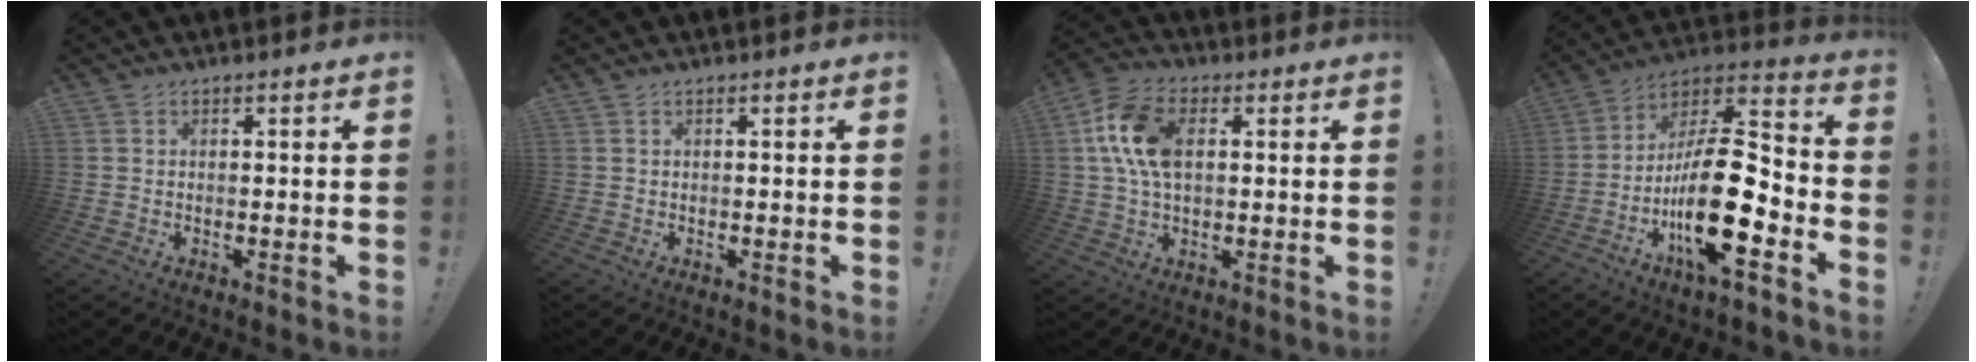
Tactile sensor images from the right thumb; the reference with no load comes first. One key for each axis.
{"total": 0.0}
{"total": 13.7, "fx": 2.9, "fy": 8.6, "fz": 10.3, "tx": -0.185, "ty": 0.007, "tz": 0.055}
{"total": 23.1, "fx": -7.1, "fy": 8.3, "fz": 20.4, "tx": -0.373, "ty": 0.038, "tz": -0.115}